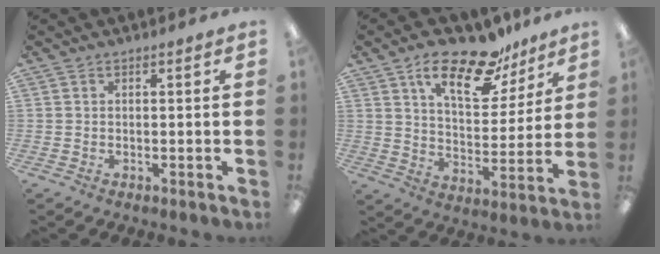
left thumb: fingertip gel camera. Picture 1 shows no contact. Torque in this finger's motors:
{"motor_torque": [0.17, 0.24, 1.31, -1.46, 0.17]}